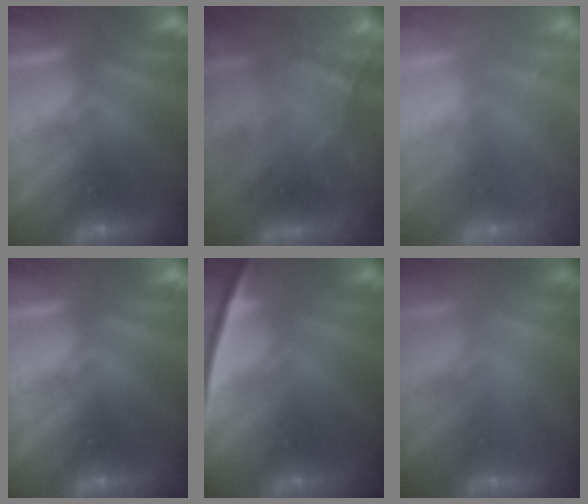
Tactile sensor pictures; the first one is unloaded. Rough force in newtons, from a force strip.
{"total": 8.8}
{"total": 1.6}
{"total": 0.0}
{"total": 2.4}
{"total": 2.2}